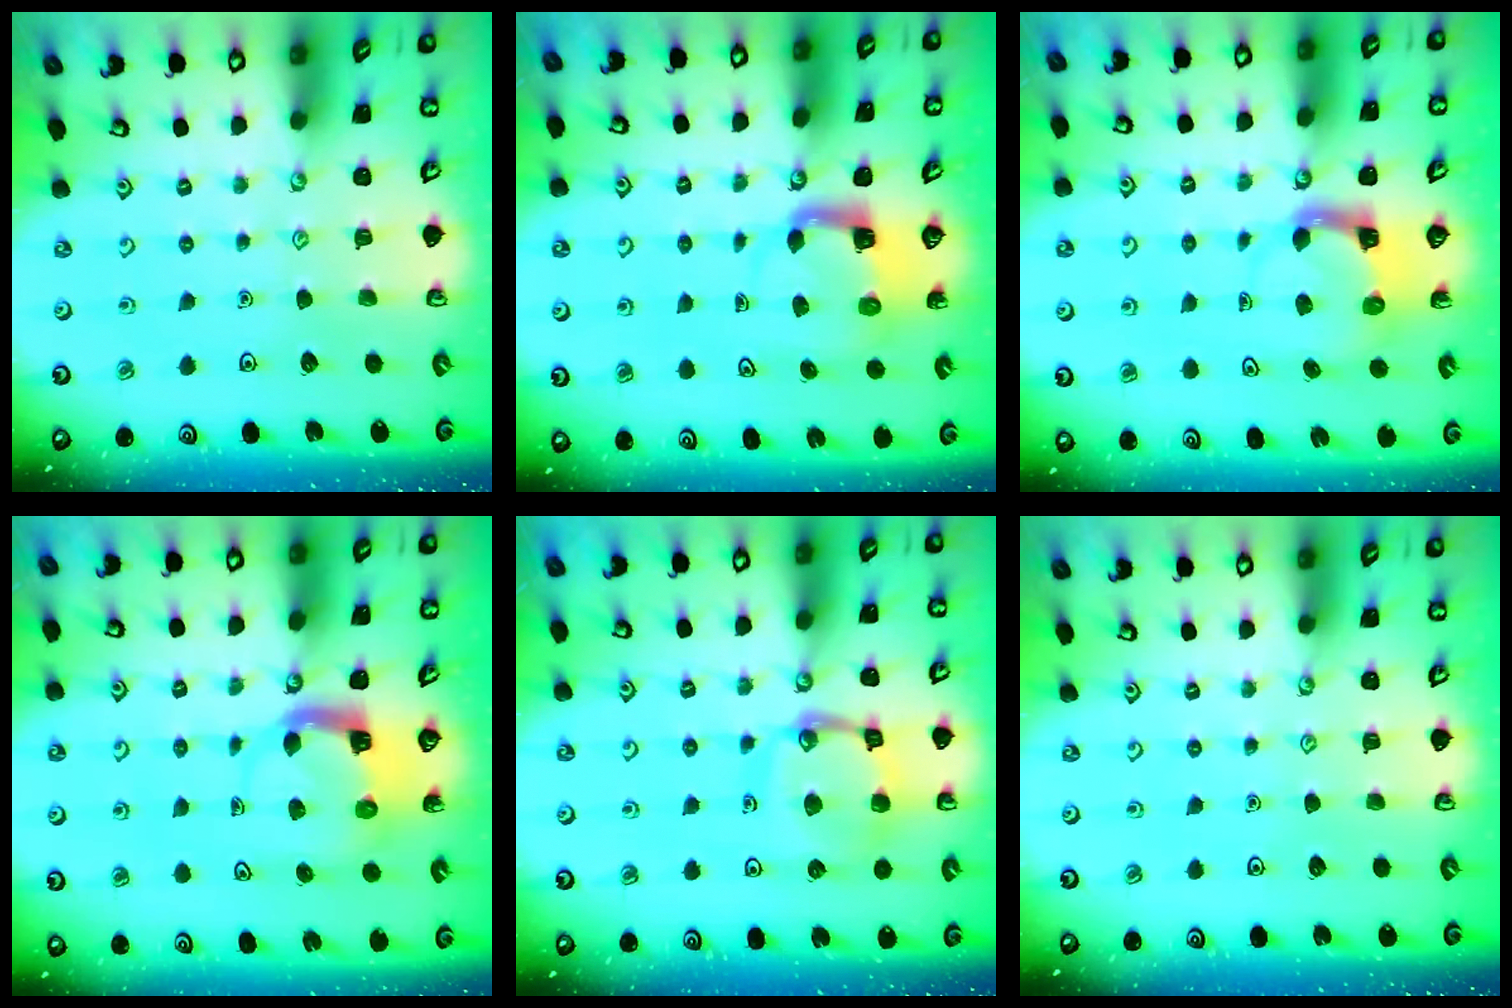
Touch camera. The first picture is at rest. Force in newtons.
{"total": 4.0, "press": 3.9, "slide": 0.4}
{"total": 3.8, "press": 3.8, "slide": 0.4}
{"total": 4.7, "press": 4.7, "slide": 0.5}
{"total": 13.4, "press": 13.4, "slide": 1.3}
{"total": 0.0}